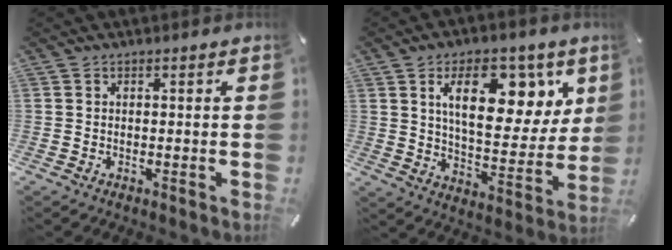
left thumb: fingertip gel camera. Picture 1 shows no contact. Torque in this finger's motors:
{"motor_torque": [1.57, 1.50, 2.16, -0.61, 0.52]}